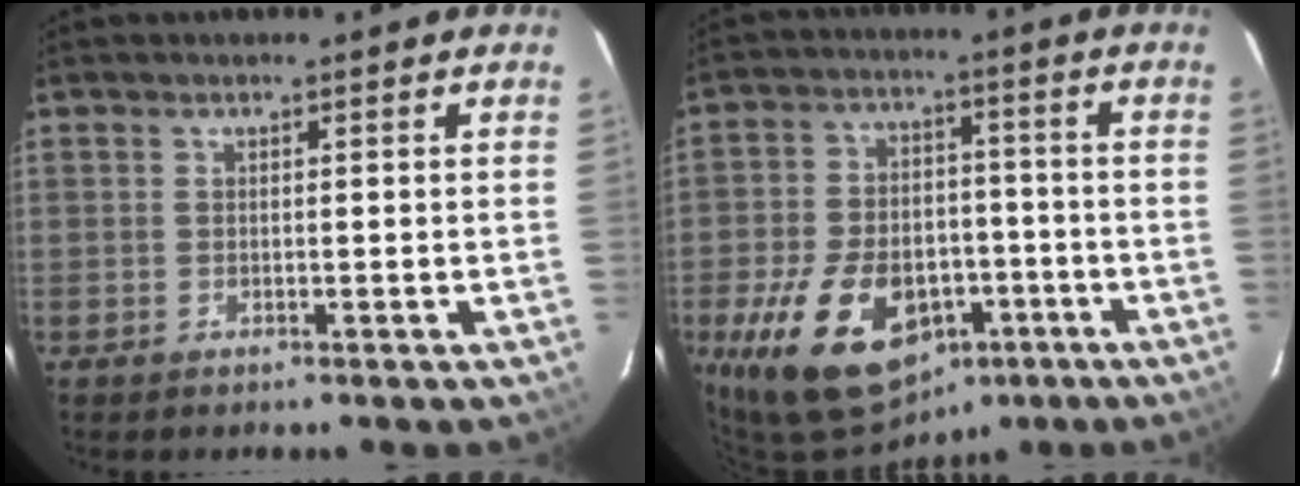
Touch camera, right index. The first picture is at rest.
{"total": 18.9, "force": [-9.2, 11.6, 11.7], "torque": [-0.241, 0.005, -0.132]}